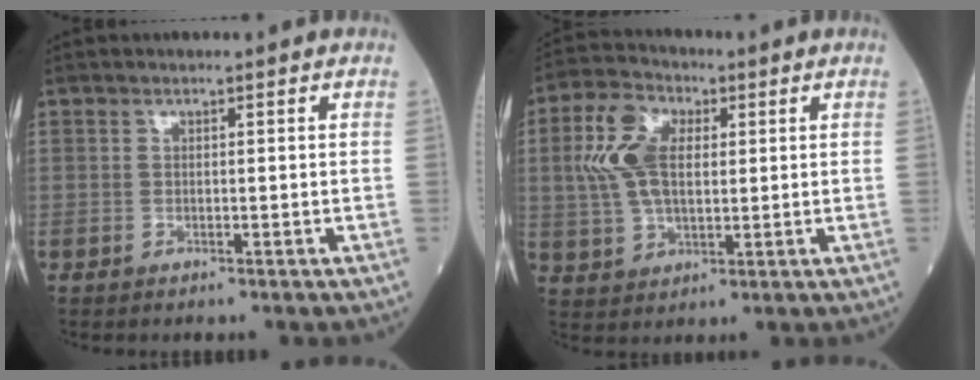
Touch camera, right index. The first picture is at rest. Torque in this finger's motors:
{"motor_torque": [0.42, 0.02, 0.25, 0.10]}